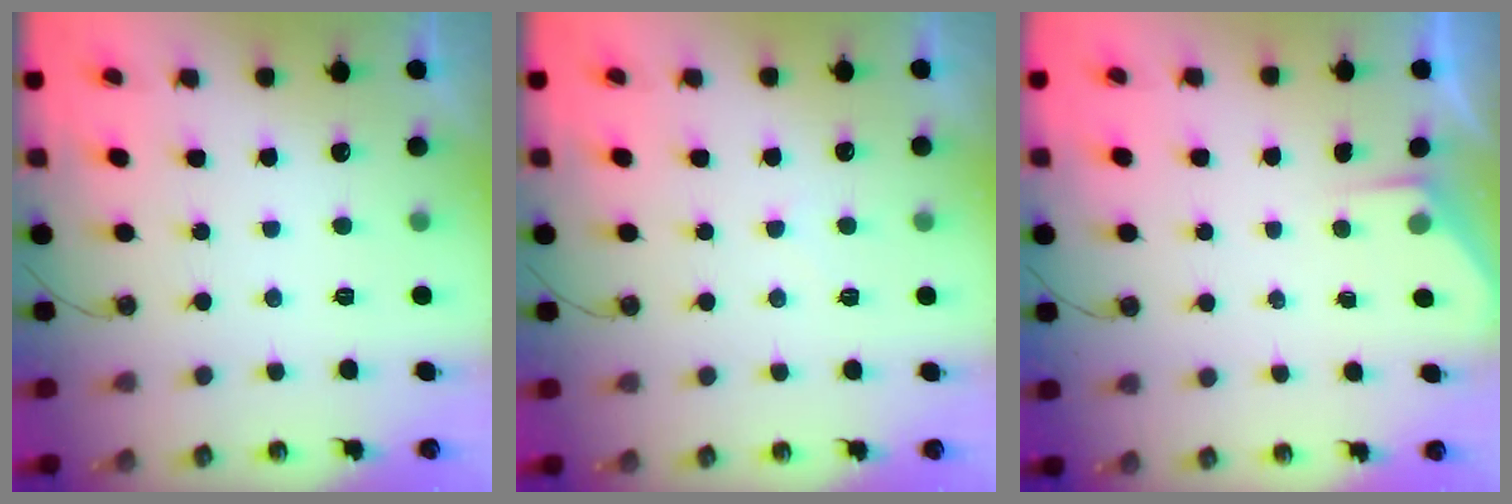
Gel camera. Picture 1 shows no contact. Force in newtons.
{"total": 4.1, "press": 4.0, "slide": 0.6}
{"total": 2.4, "press": 2.3, "slide": 0.4}